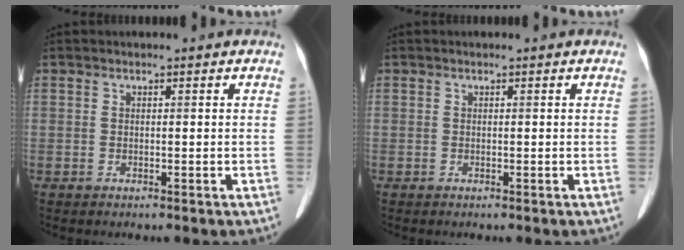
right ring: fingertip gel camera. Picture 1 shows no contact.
{"total": 0.0}